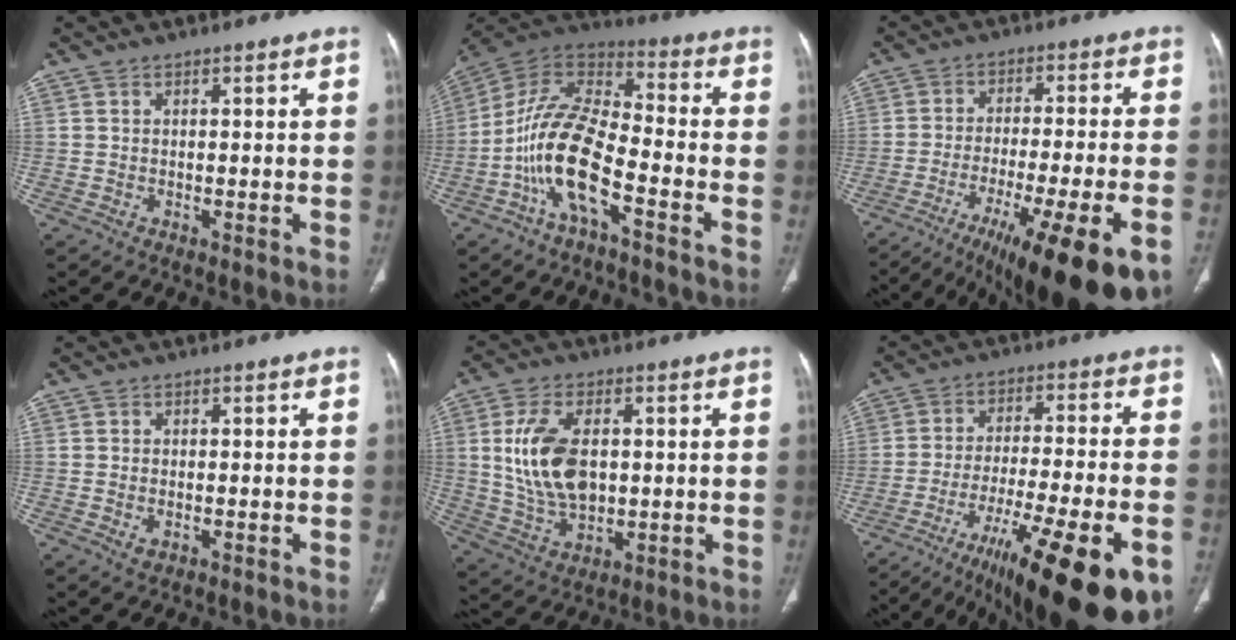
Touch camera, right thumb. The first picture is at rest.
{"total": 15.6, "force": [-6.3, 6.4, 12.8], "torque": [-0.247, 0.057, -0.125]}
{"total": 20.4, "force": [-11.7, 3.3, 16.4], "torque": [-0.218, 0.020, -0.180]}
{"total": 1.6, "force": [-0.5, 1.0, 1.2], "torque": [-0.025, 0.000, -0.005]}
{"total": 13.3, "force": [1.7, 7.9, 10.6], "torque": [-0.196, -0.007, 0.041]}
{"total": 24.2, "force": [-12.9, 5.7, 19.7], "torque": [-0.265, 0.031, -0.193]}